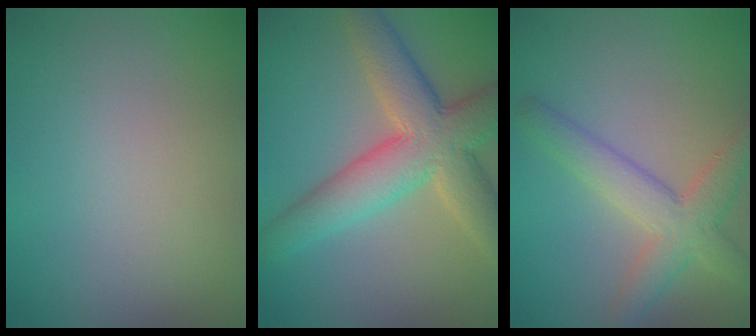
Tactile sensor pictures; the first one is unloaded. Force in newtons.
{"total": 7.7, "press": 7.6, "slide": 0.6}
{"total": 4.6, "press": 4.6, "slide": 0.3}